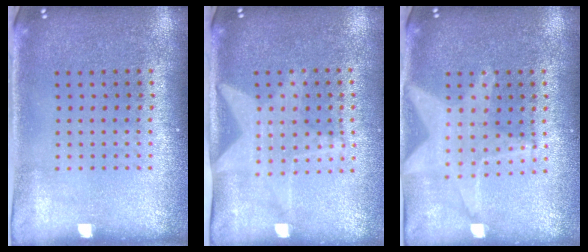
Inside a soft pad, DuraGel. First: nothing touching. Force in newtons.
{"total": 1.4, "press": 1.4, "slide": 0.3}
{"total": 1.8, "press": 1.6, "slide": 0.9}